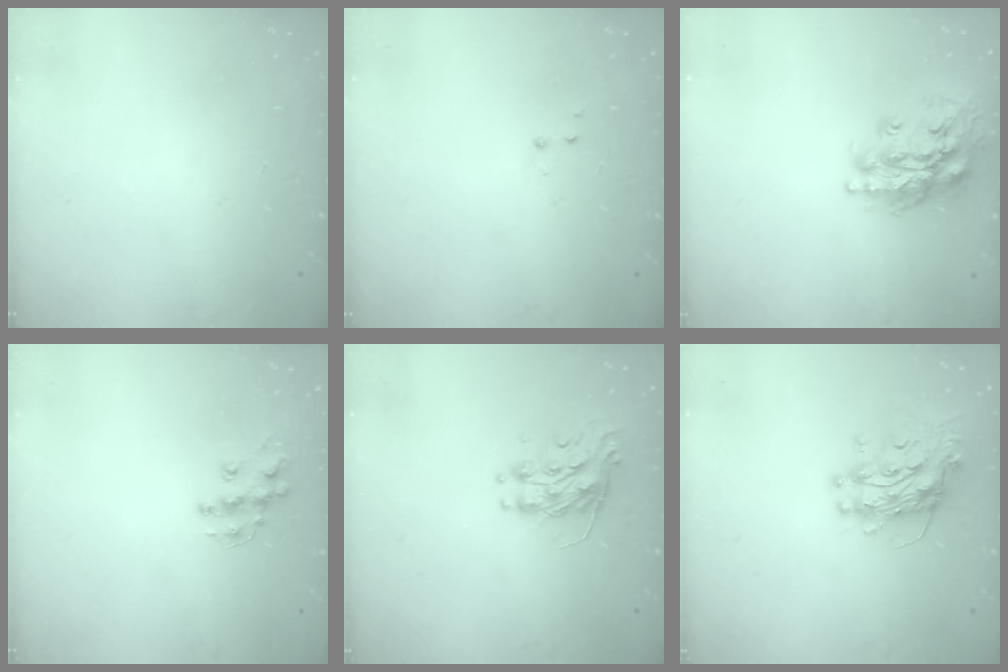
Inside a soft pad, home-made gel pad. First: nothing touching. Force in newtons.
{"total": 2.9, "press": 2.8, "slide": 0.4}
{"total": 17.0, "press": 16.9, "slide": 2.3}
{"total": 9.8, "press": 9.8, "slide": 0.6}
{"total": 9.2, "press": 9.2, "slide": 0.3}
{"total": 11.7, "press": 11.6, "slide": 1.2}